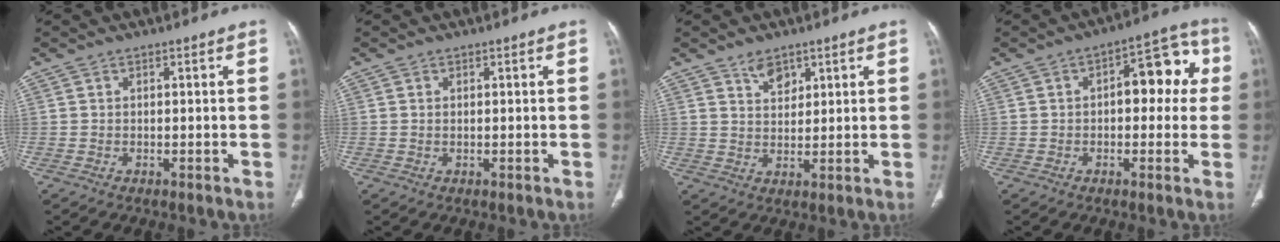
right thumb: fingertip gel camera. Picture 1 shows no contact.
{"total": 0.0}
{"total": 4.1, "force": [2.8, 2.4, 1.8], "torque": [-0.013, -0.022, 0.053]}
{"total": 11.2, "force": [1.3, 6.1, 9.3], "torque": [-0.076, 0.036, 0.009]}